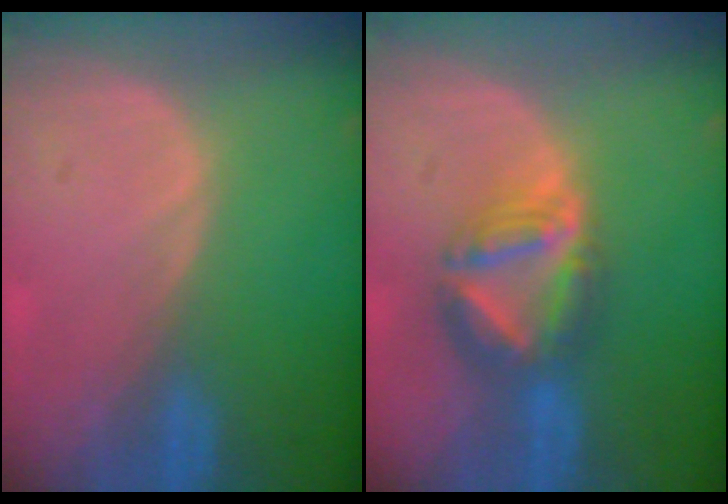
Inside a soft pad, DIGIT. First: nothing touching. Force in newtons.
{"total": 7.5, "press": 6.6, "slide": 3.5}